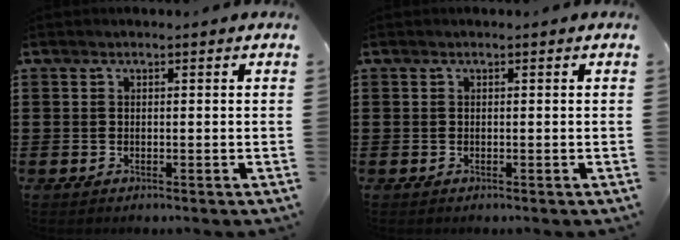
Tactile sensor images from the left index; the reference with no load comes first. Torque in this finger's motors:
{"motor_torque": [0.00, 0.00, 0.00, 0.00]}